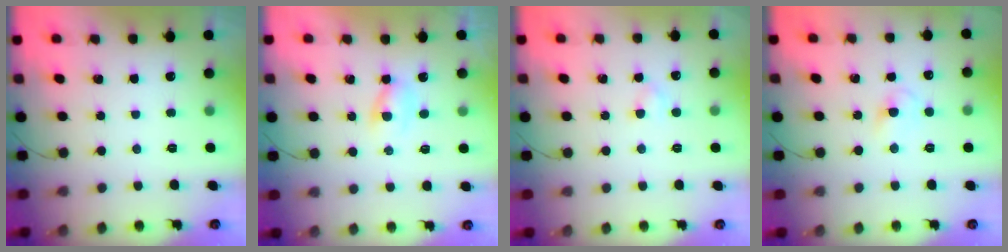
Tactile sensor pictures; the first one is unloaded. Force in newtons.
{"total": 2.0, "press": 1.8, "slide": 0.9}
{"total": 2.6, "press": 2.4, "slide": 1.0}
{"total": 3.1, "press": 2.8, "slide": 1.2}